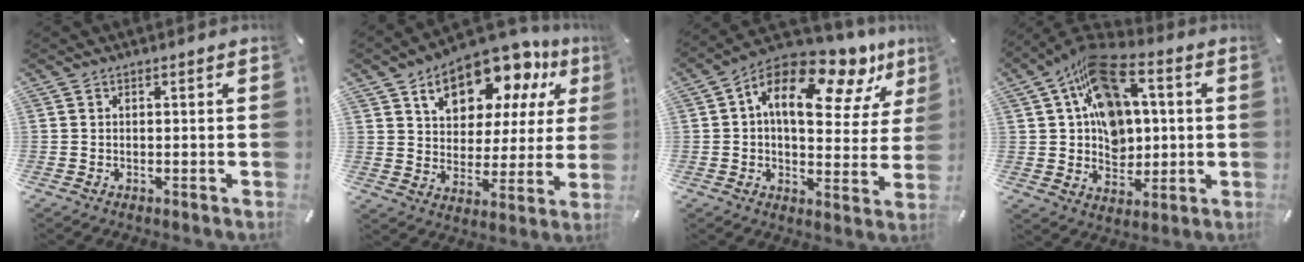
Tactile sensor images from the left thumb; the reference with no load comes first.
{"total": 16.1, "force": [10.5, 9.2, 8.1], "torque": [-0.135, -0.063, 0.182]}
{"total": 17.3, "force": [8.8, 8.8, 12.0], "torque": [-0.193, -0.051, 0.148]}
{"total": 15.7, "force": [5.6, 11.2, 9.4], "torque": [-0.173, -0.024, 0.105]}